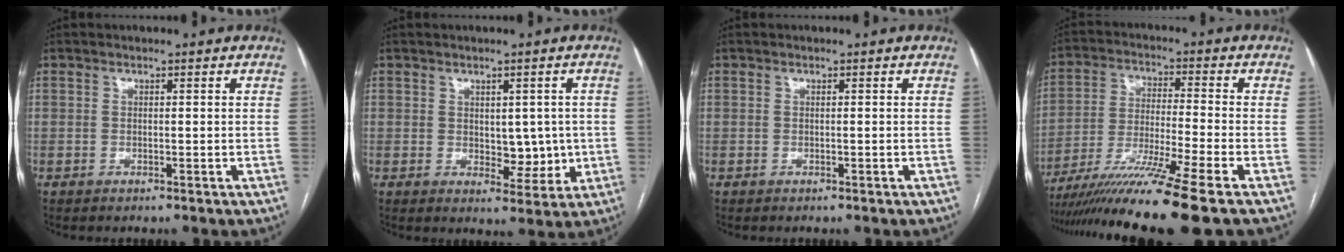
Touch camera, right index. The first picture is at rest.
{"total": 5.3, "force": [0.1, 3.2, 4.3], "torque": [-0.048, -0.001, 0.012]}
{"total": 0.0}
{"total": 14.9, "force": [-11.3, -2.4, 9.4], "torque": [-0.180, -0.037, -0.196]}